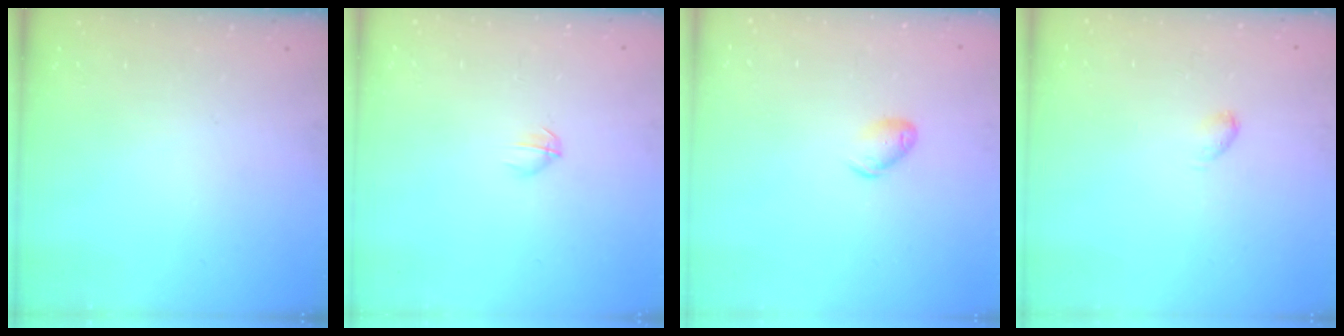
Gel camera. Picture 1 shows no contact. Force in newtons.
{"total": 2.8, "press": 2.7, "slide": 0.9}
{"total": 5.6, "press": 5.5, "slide": 0.9}
{"total": 2.9, "press": 2.9, "slide": 0.5}